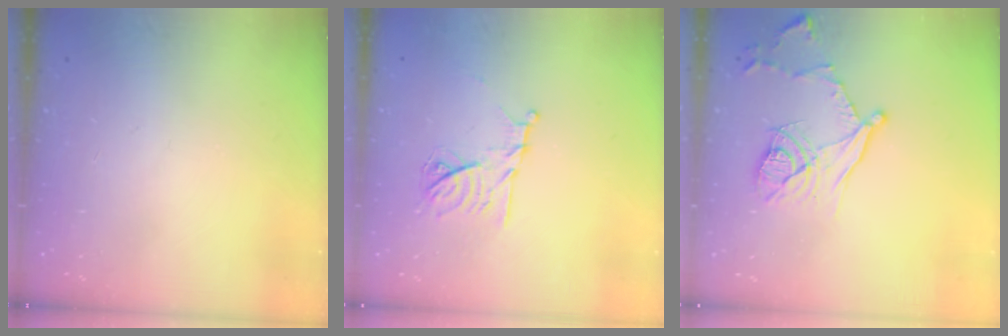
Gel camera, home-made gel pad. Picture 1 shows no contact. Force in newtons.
{"total": 11.7, "press": 11.7, "slide": 0.1}
{"total": 13.8, "press": 13.7, "slide": 1.8}